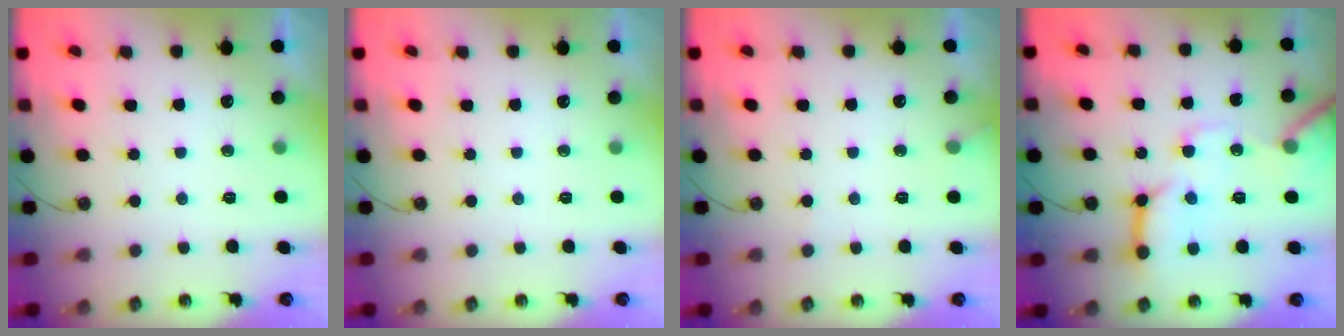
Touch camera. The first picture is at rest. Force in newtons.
{"total": 0.0}
{"total": 5.5, "press": 5.5, "slide": 0.5}
{"total": 16.6, "press": 16.5, "slide": 1.8}